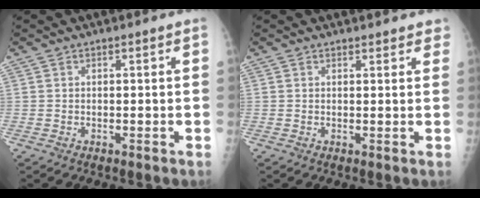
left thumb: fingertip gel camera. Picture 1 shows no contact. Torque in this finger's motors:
{"motor_torque": [-0.33, 0.20, -0.08, -0.19, 0.01]}